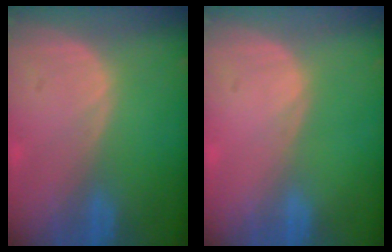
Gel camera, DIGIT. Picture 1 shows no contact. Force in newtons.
{"total": 0.0}